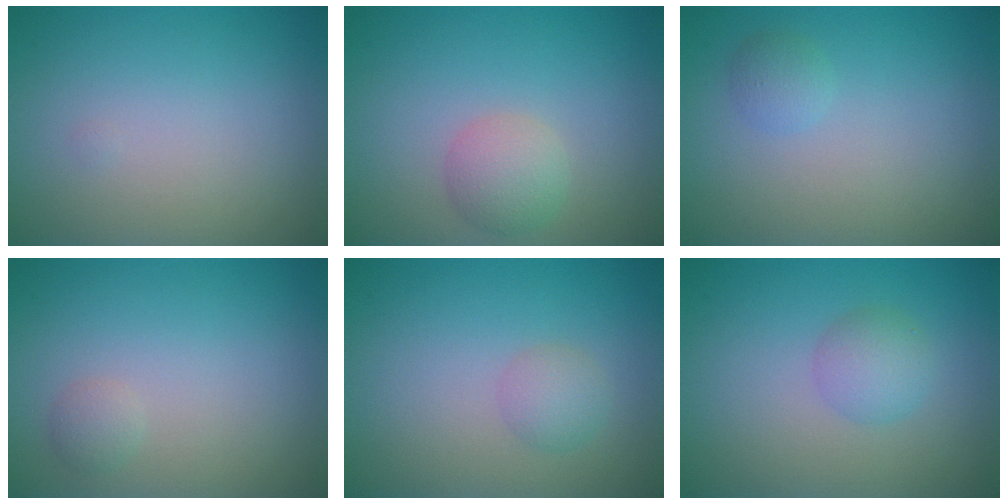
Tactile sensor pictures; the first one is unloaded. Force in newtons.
{"total": 2.6, "press": 2.6, "slide": 0.1}
{"total": 1.2, "press": 1.2, "slide": 0.0}
{"total": 1.0, "press": 1.0, "slide": 0.1}
{"total": 1.6, "press": 1.6, "slide": 0.0}
{"total": 2.2, "press": 2.2, "slide": 0.1}